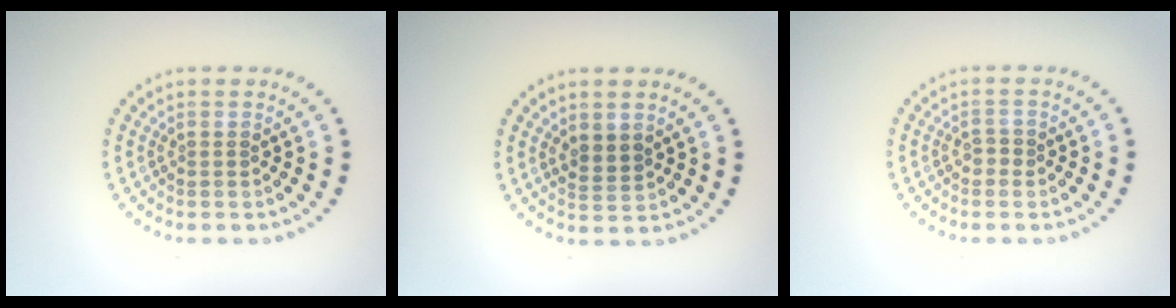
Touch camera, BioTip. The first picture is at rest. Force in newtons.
{"total": 1.7, "press": 1.5, "slide": 0.8}
{"total": 1.0, "press": 0.9, "slide": 0.4}